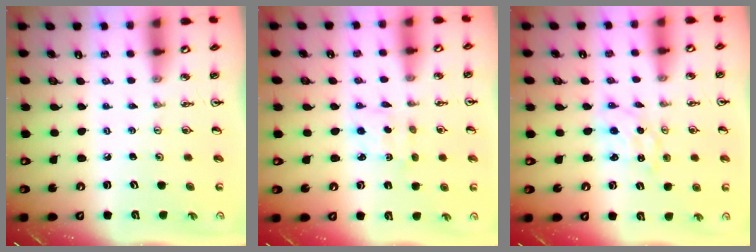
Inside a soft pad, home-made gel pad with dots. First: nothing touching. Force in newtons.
{"total": 2.3, "press": 2.1, "slide": 0.8}
{"total": 1.4, "press": 1.4, "slide": 0.1}